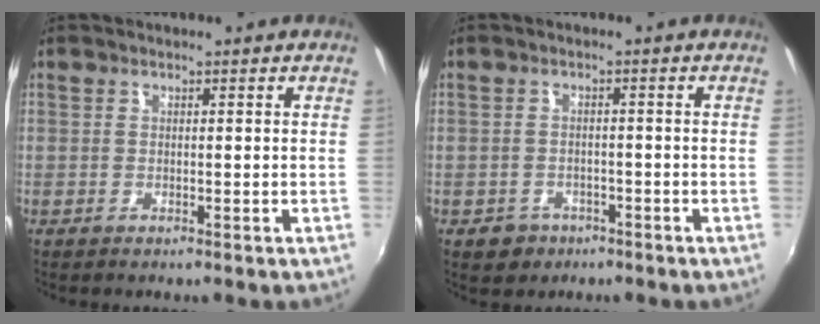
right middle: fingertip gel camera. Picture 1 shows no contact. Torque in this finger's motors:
{"motor_torque": [0.55, -0.52, -0.05, 0.00]}